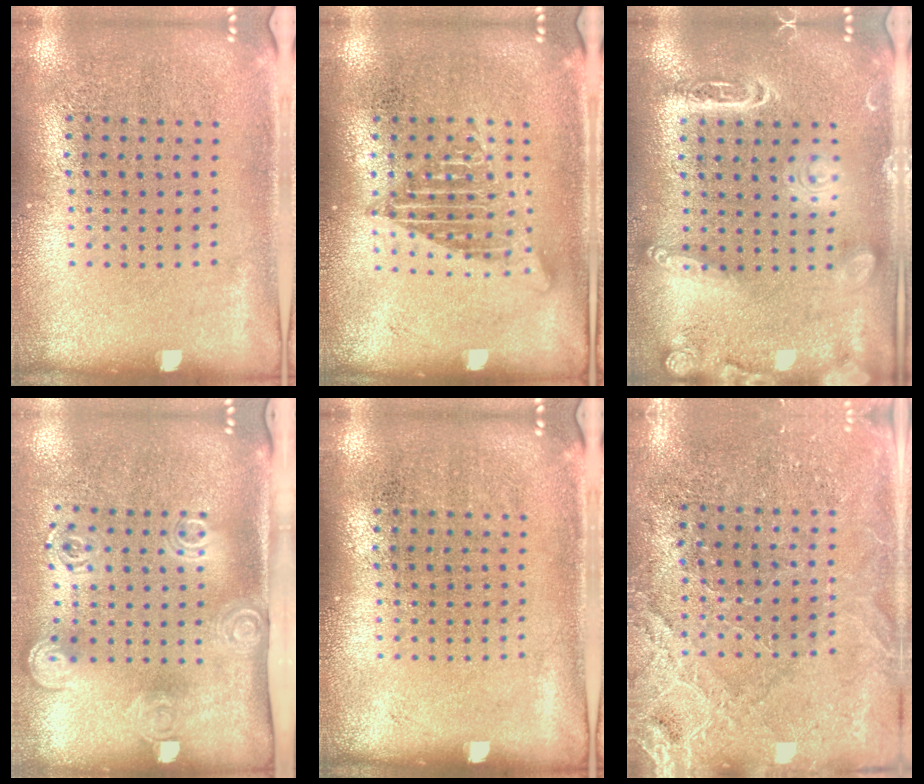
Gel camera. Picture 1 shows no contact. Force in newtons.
{"total": 1.3, "press": 1.3, "slide": 0.1}
{"total": 1.9, "press": 1.9, "slide": 0.1}
{"total": 2.0, "press": 1.4, "slide": 1.5}
{"total": 0.0}
{"total": 2.8, "press": 2.8, "slide": 0.3}